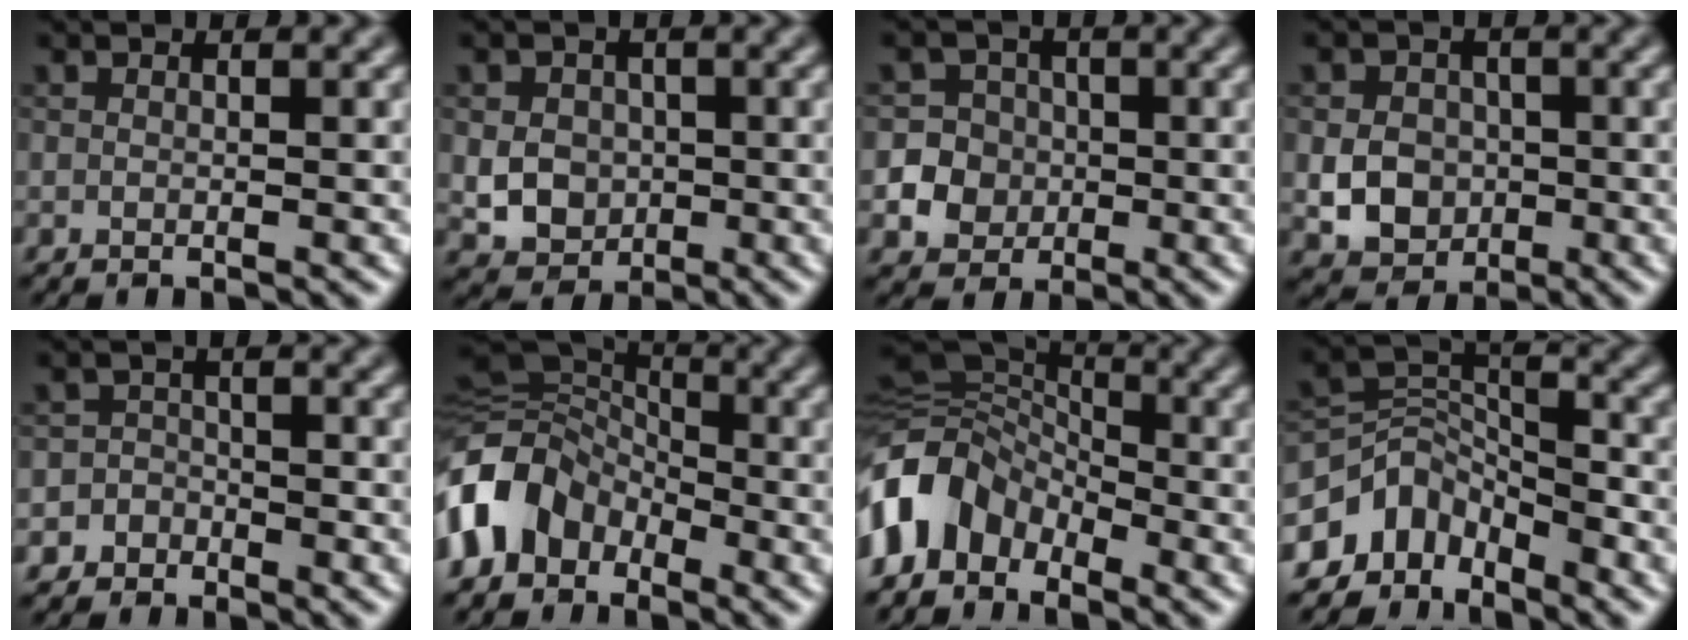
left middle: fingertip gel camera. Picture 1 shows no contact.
{"total": 3.6, "force": [-0.2, 3.1, 1.8], "torque": [-0.036, -0.001, -0.005]}
{"total": 7.7, "force": [-1.5, 7.4, 1.8], "torque": [-0.034, 0.007, -0.039]}
{"total": 4.2, "force": [-0.7, 3.6, 2.1], "torque": [-0.036, 0.000, -0.016]}
{"total": 3.2, "force": [-2.1, 2.4, -0.3], "torque": [0.044, 0.006, -0.043]}
{"total": 6.9, "force": [-3.5, 5.1, 3.0], "torque": [-0.054, 0.000, -0.084]}
{"total": 6.3, "force": [-3.8, 4.1, 2.8], "torque": [-0.052, 0.003, -0.089]}
{"total": 5.3, "force": [-3.9, 3.1, 1.9], "torque": [-0.018, 0.000, -0.078]}